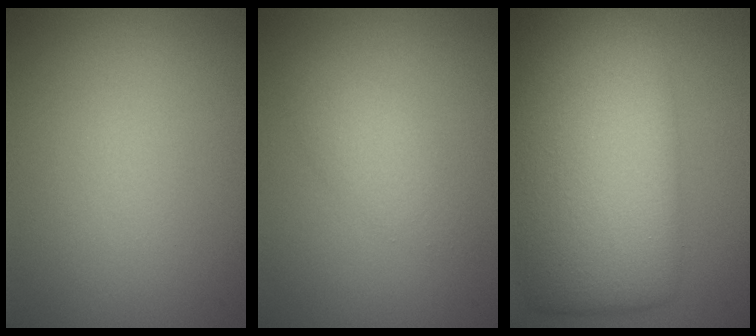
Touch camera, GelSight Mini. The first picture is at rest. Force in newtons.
{"total": 2.0, "press": 2.0, "slide": 0.1}
{"total": 12.3, "press": 12.3, "slide": 0.8}